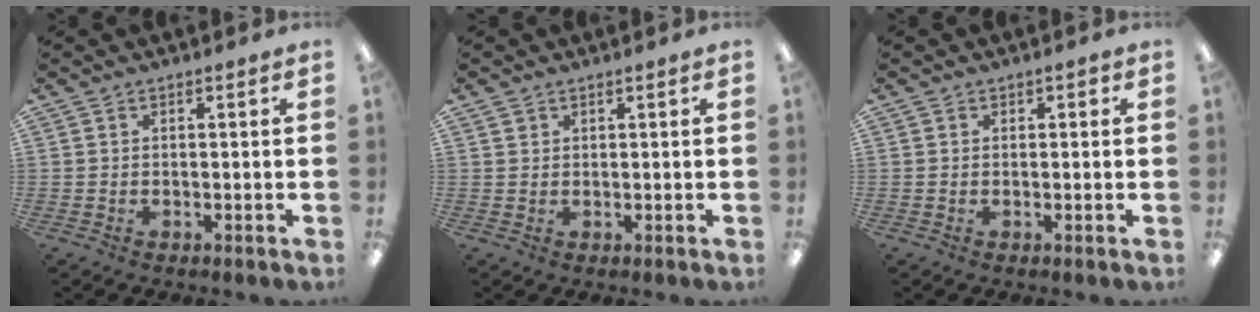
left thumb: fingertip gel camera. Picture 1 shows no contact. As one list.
[{"total": 1.7, "force": [1.1, 1.2, 0.4], "torque": [-0.011, 0.000, 0.022]}, {"total": 1.0, "force": [0.3, 0.9, 0.3], "torque": [-0.006, 0.004, 0.004]}]